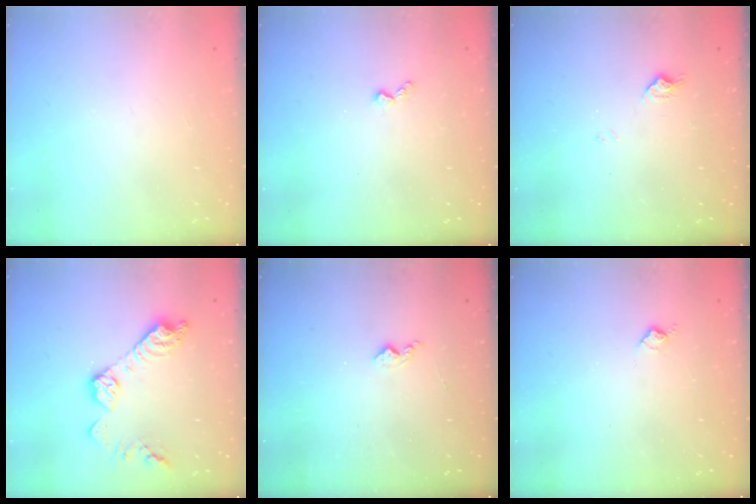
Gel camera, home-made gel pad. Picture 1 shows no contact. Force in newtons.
{"total": 3.3, "press": 3.2, "slide": 0.5}
{"total": 5.7, "press": 5.7, "slide": 0.7}
{"total": 12.8, "press": 12.8, "slide": 0.7}
{"total": 4.1, "press": 4.1, "slide": 0.5}
{"total": 3.8, "press": 3.8, "slide": 0.6}